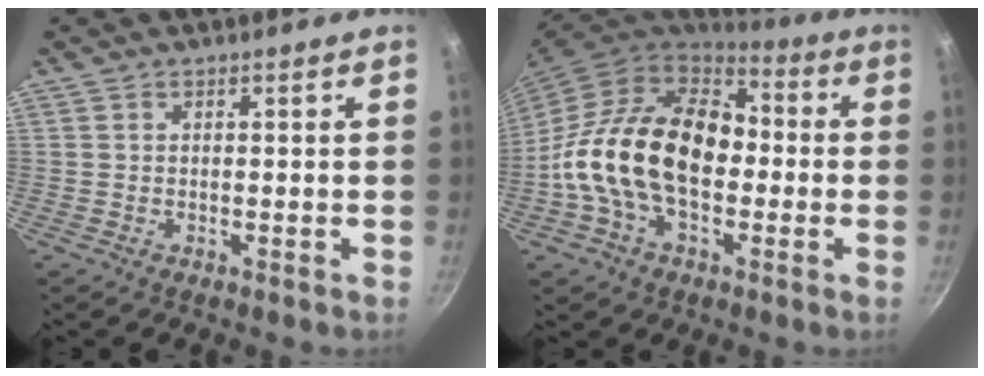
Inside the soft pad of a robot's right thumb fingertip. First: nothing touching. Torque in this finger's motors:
{"motor_torque": [2.46, 2.55, 1.52, -1.25, 0.28]}